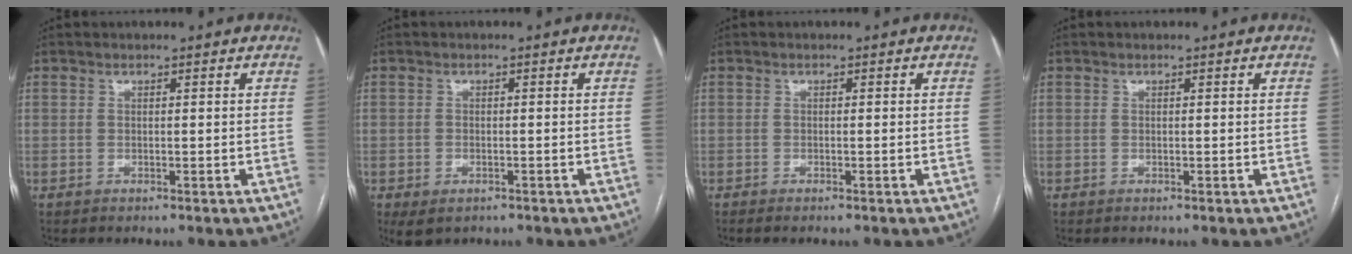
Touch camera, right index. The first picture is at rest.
{"total": 3.3, "force": [-1.9, 2.0, 1.9], "torque": [-0.036, -0.006, -0.020]}
{"total": 1.3, "force": [-1.0, -0.1, 0.8], "torque": [-0.014, -0.002, -0.014]}
{"total": 0.0}